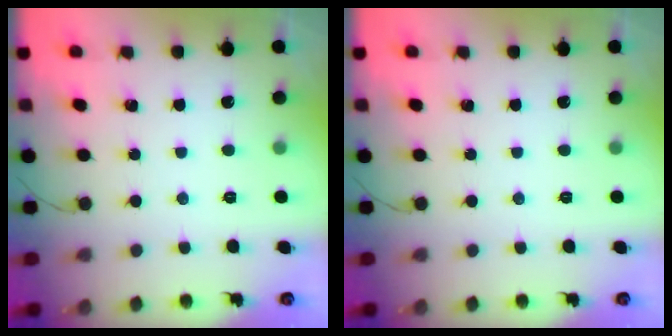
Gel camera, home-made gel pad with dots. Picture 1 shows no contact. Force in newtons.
{"total": 0.0}